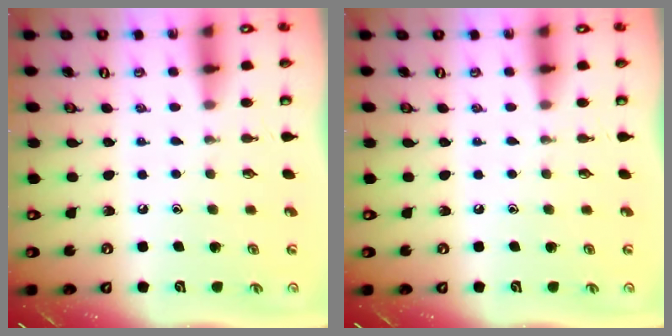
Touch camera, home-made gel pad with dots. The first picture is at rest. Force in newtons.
{"total": 0.0}